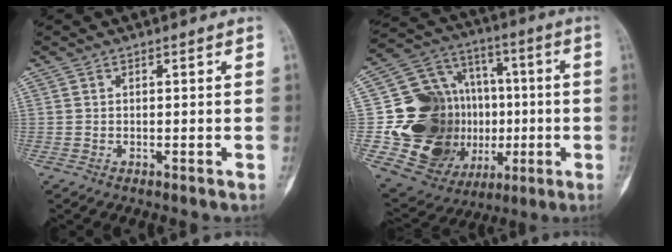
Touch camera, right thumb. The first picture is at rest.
{"total": 25.6, "force": [-2.1, 20.1, 15.8], "torque": [-0.219, 0.033, -0.006]}